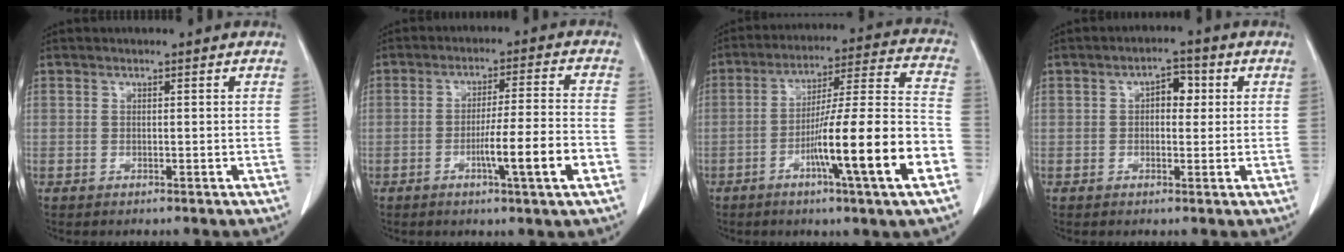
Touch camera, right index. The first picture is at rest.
{"total": 9.1, "force": [-3.3, -0.6, 8.5], "torque": [-0.135, -0.006, -0.053]}
{"total": 17.8, "force": [-6.7, -0.4, 16.5], "torque": [-0.256, 0.001, -0.104]}
{"total": 3.7, "force": [0.7, 2.0, 3.0], "torque": [-0.041, 0.013, 0.008]}